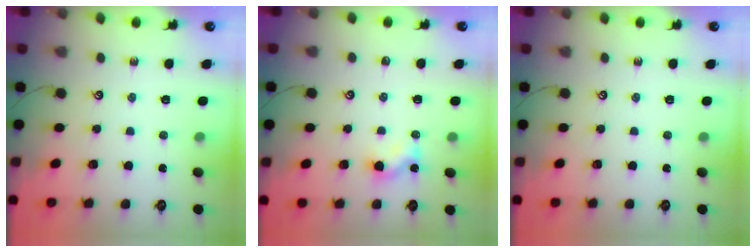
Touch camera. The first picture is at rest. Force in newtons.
{"total": 5.4, "press": 5.4, "slide": 0.7}
{"total": 0.0}